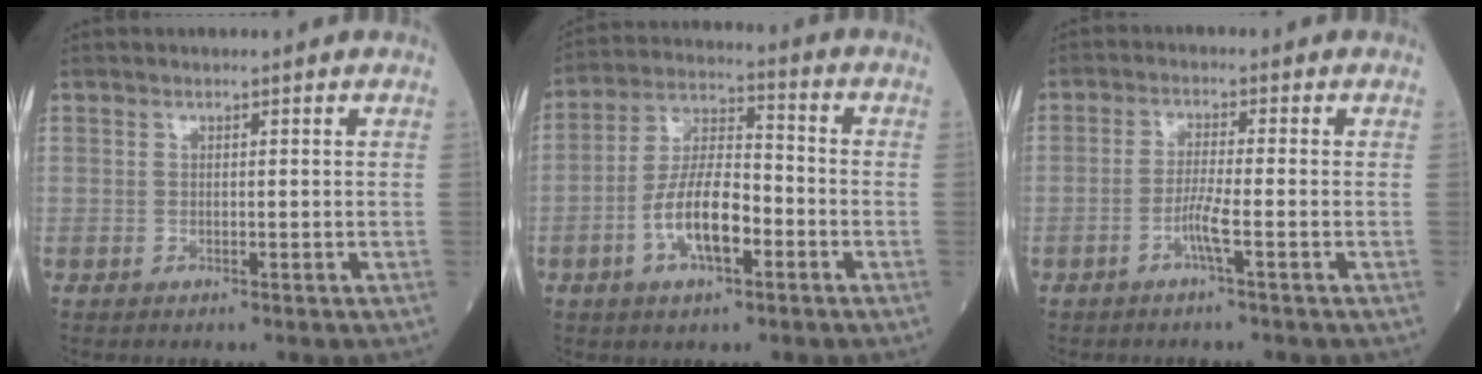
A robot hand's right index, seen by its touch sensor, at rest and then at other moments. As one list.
[{"total": 10.3, "force": [-3.6, 3.6, 8.9], "torque": [-0.181, 0.012, -0.067]}, {"total": 3.2, "force": [-1.5, -0.5, 2.8], "torque": [-0.057, -0.002, -0.035]}]